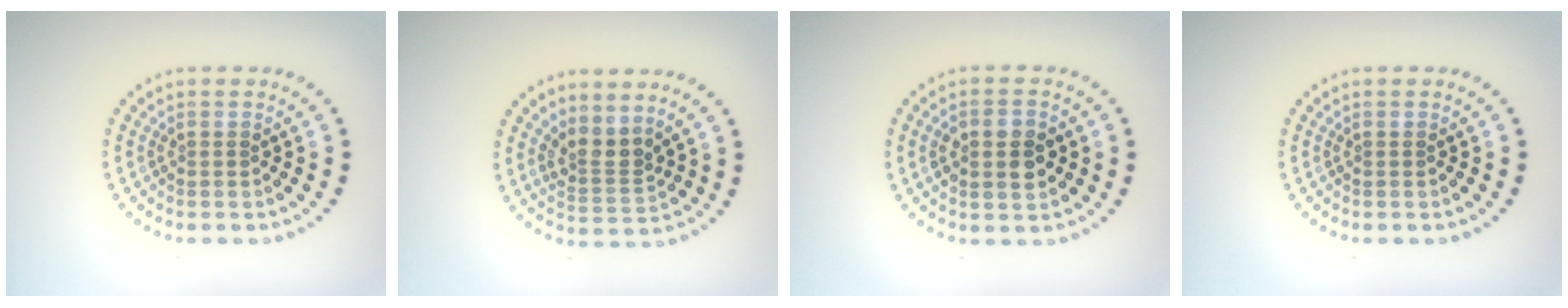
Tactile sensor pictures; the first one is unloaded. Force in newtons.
{"total": 2.6, "press": 1.9, "slide": 1.8}
{"total": 3.5, "press": 3.5, "slide": 0.3}
{"total": 0.0}